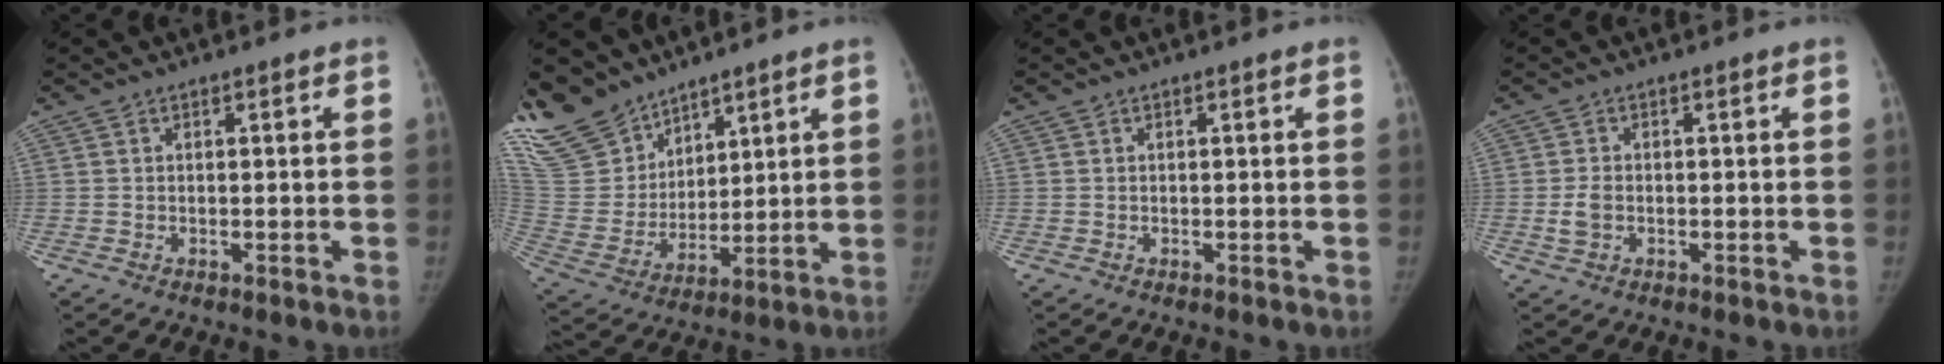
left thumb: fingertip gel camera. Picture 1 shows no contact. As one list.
[{"total": 19.2, "force": [15.4, 9.8, 5.8], "torque": [-0.110, -0.053, 0.315]}, {"total": 0.0}, {"total": 2.8, "force": [-0.6, 1.9, 1.9], "torque": [-0.040, 0.006, -0.012]}]